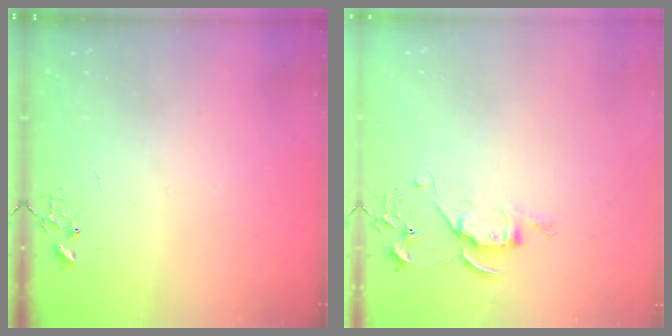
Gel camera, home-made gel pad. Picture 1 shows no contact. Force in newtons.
{"total": 6.6, "press": 6.5, "slide": 0.7}